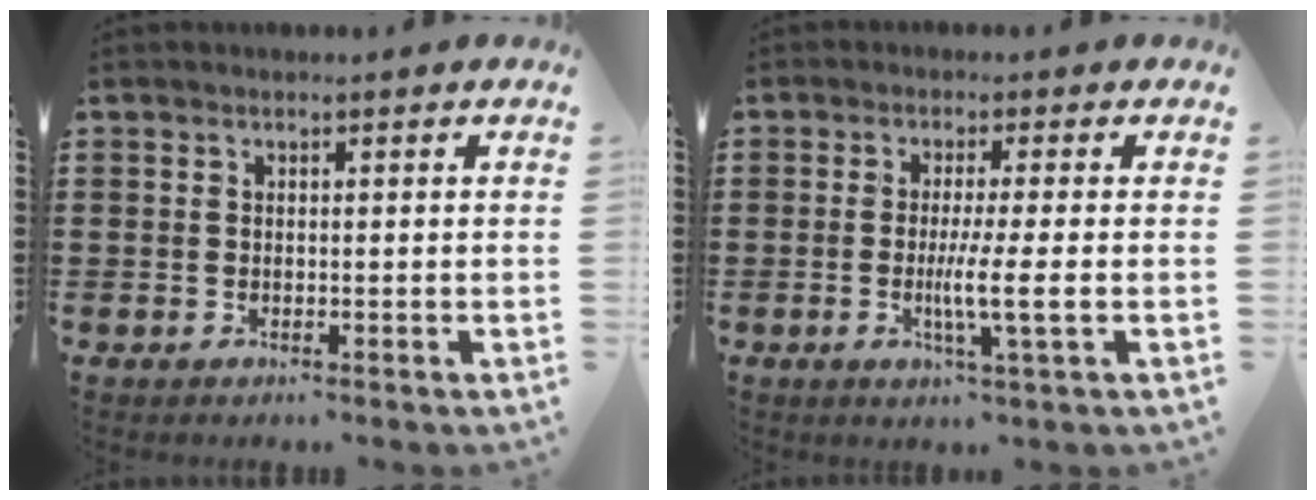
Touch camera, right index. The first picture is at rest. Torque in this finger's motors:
{"motor_torque": [1.77, 0.03, 0.45, 0.10]}